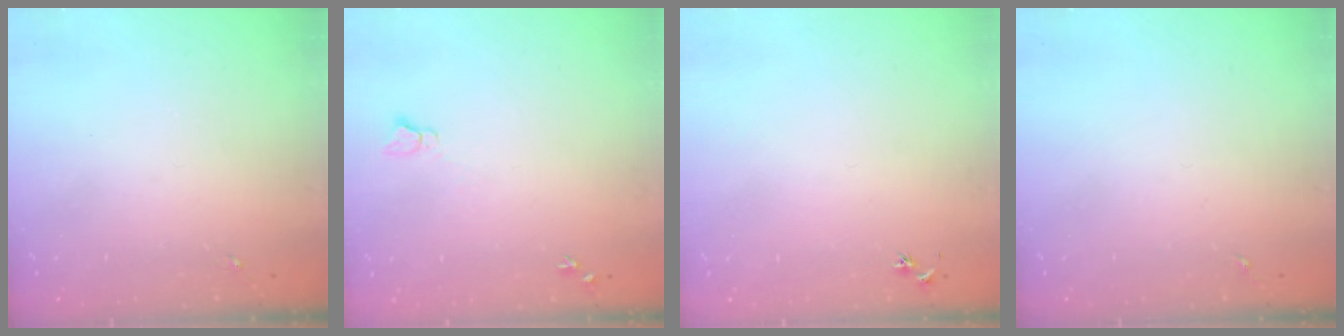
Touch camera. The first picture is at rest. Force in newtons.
{"total": 4.1, "press": 4.0, "slide": 0.5}
{"total": 3.0, "press": 2.9, "slide": 0.3}
{"total": 0.0}